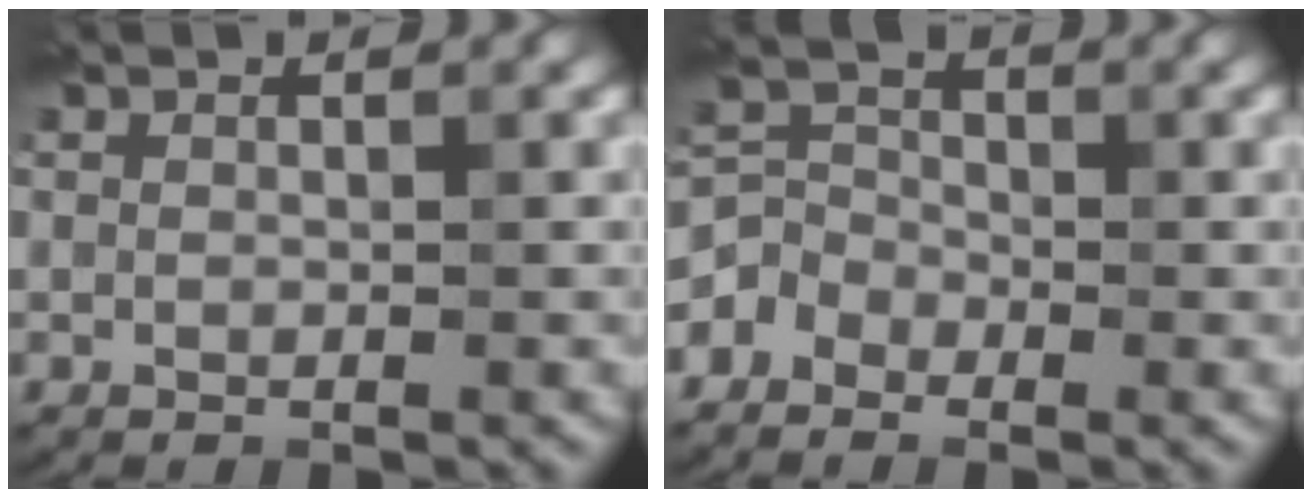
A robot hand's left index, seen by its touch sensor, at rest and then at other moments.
{"total": 4.0, "force": [-2.9, 2.7, 0.6], "torque": [0.007, 0.012, -0.069]}